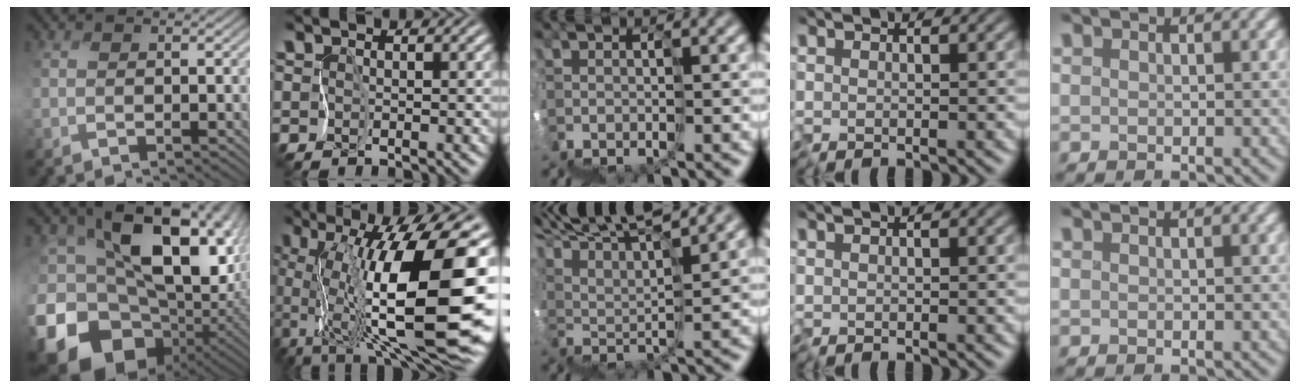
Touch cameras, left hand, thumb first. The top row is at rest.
{"thumb": {"total": 21.3, "force": [-4.9, 14.9, 14.4], "torque": [-0.282, -0.032, -0.080]}, "index": {"total": 14.9, "force": [-0.1, 4.0, 14.4], "torque": [-0.210, -0.005, 0.001]}, "middle": {"total": 8.6, "force": [8.2, 0.5, 2.4], "torque": [-0.056, 0.035, 0.129]}}